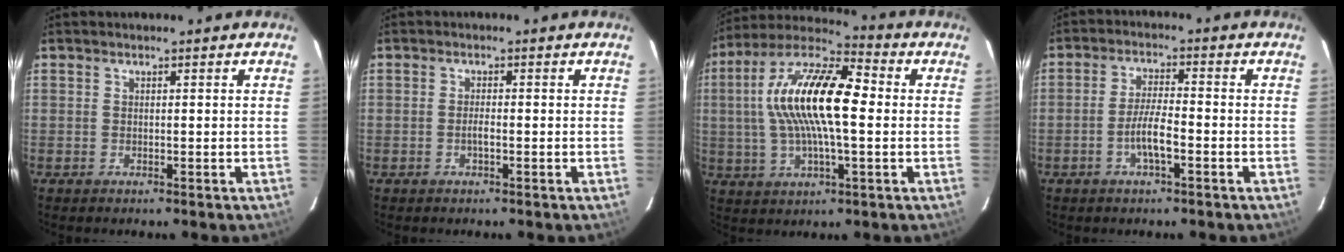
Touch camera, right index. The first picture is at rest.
{"total": 1.2, "force": [-0.5, 0.3, 1.0], "torque": [-0.021, 0.000, -0.010]}
{"total": 17.9, "force": [1.5, 5.8, 16.9], "torque": [-0.321, 0.019, 0.013]}
{"total": 5.1, "force": [-2.3, 0.9, 4.4], "torque": [-0.091, 0.001, -0.042]}